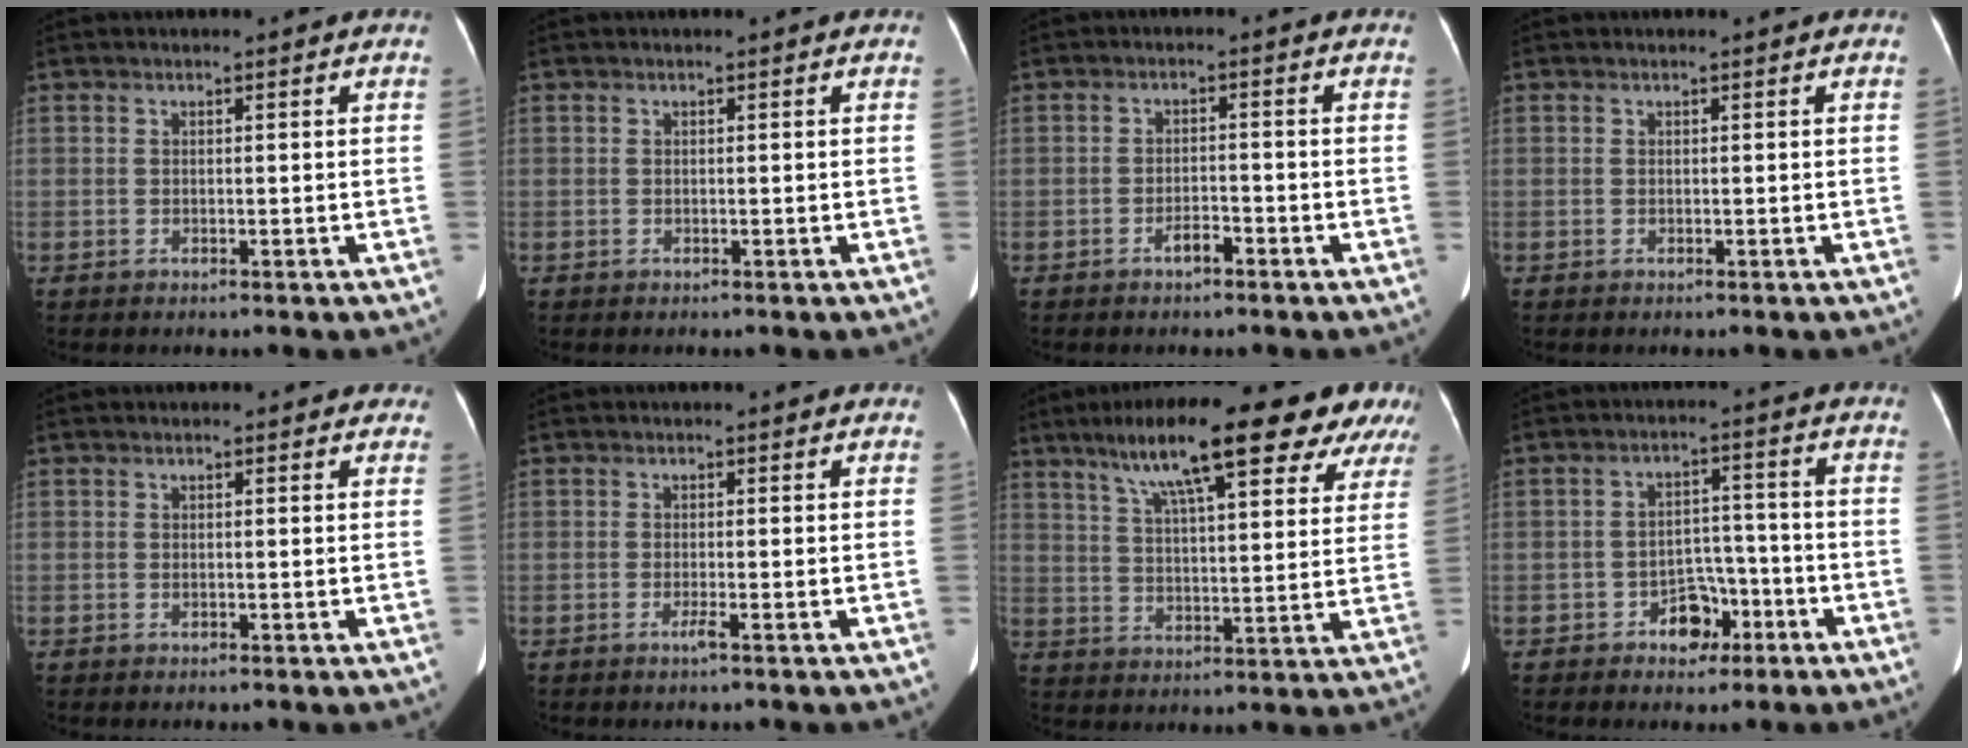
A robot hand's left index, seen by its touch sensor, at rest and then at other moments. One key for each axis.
{"total": 0.0}
{"total": 2.0, "fx": -1.5, "fy": 0.6, "fz": 1.1, "tx": -0.020, "ty": 0.002, "tz": -0.026}
{"total": 0.0}
{"total": 1.6, "fx": 1.2, "fy": 0.9, "fz": 0.4, "tx": 0.005, "ty": 0.007, "tz": 0.004}
{"total": 0.8, "fx": -0.5, "fy": -0.3, "fz": 0.6, "tx": -0.011, "ty": -0.001, "tz": -0.009}
{"total": 21.9, "fx": 14.9, "fy": 4.3, "fz": 15.4, "tx": -0.239, "ty": 0.047, "tz": 0.206}
{"total": 5.1, "fx": -2.9, "fy": 3.4, "fz": 2.4, "tx": -0.036, "ty": 0.019, "tz": -0.043}